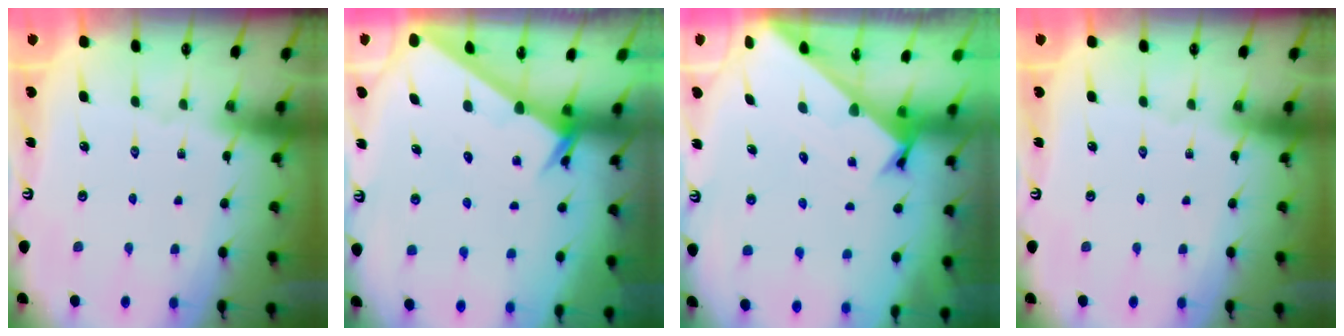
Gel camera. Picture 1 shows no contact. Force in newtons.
{"total": 2.6, "press": 2.6, "slide": 0.1}
{"total": 2.6, "press": 2.6, "slide": 0.2}
{"total": 0.0}